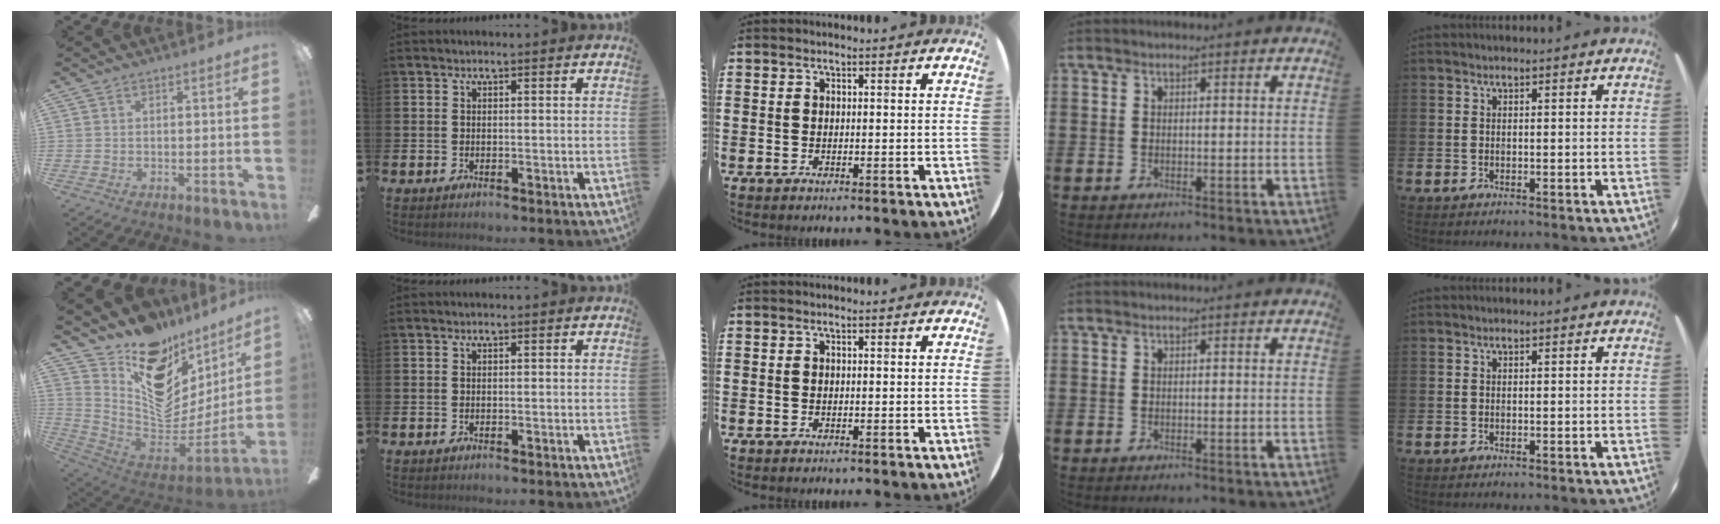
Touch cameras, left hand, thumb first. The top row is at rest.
{"thumb": {"total": 17.8, "force": [11.4, 10.6, 8.8], "torque": [-0.127, -0.095, 0.212]}}